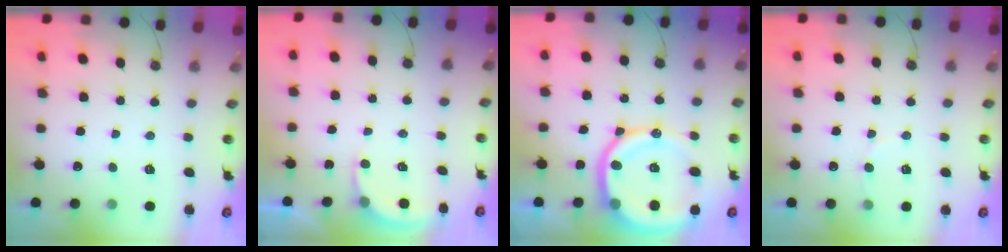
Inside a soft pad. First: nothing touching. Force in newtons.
{"total": 2.7, "press": 2.7, "slide": 0.2}
{"total": 19.4, "press": 19.3, "slide": 2.4}
{"total": 4.9, "press": 4.9, "slide": 0.5}